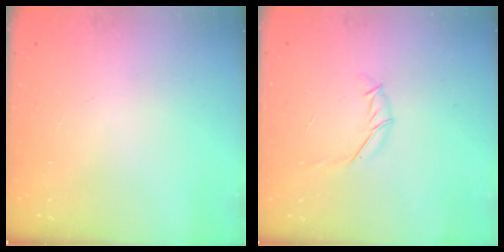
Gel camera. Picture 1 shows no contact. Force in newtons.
{"total": 6.4, "press": 6.2, "slide": 1.5}